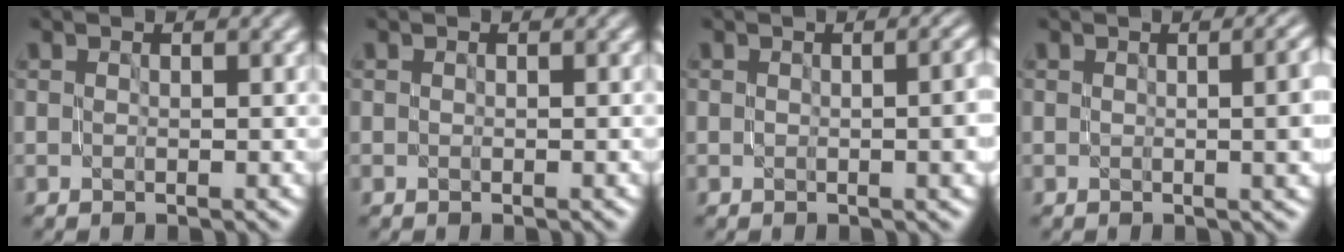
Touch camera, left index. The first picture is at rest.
{"total": 0.0}
{"total": 3.6, "force": [-0.1, 1.5, 3.3], "torque": [-0.034, -0.003, 0.002]}
{"total": 5.2, "force": [0.3, 2.2, 4.7], "torque": [-0.032, 0.004, 0.006]}